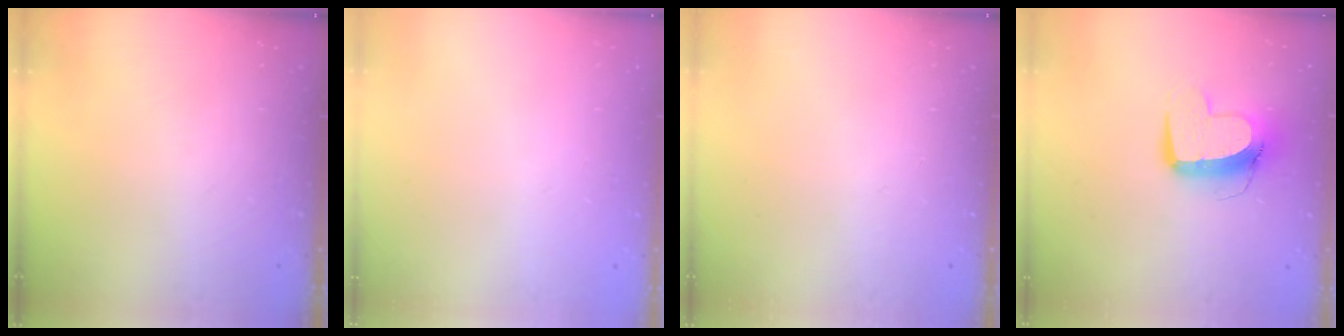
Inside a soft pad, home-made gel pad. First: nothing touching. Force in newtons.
{"total": 0.0}
{"total": 0.0}
{"total": 11.5, "press": 11.5, "slide": 1.4}